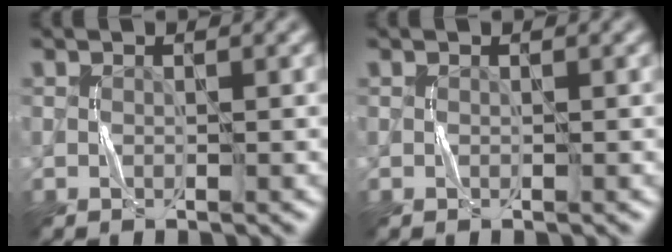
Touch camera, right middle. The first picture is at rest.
{"total": 0.0}